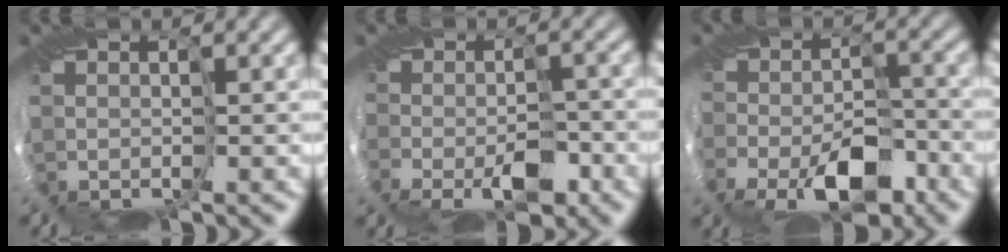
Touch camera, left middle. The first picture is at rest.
{"total": 1.6, "force": [-1.4, 0.3, 0.7], "torque": [0.001, -0.004, -0.023]}
{"total": 3.9, "force": [-2.7, 1.7, 2.3], "torque": [-0.026, -0.008, -0.047]}